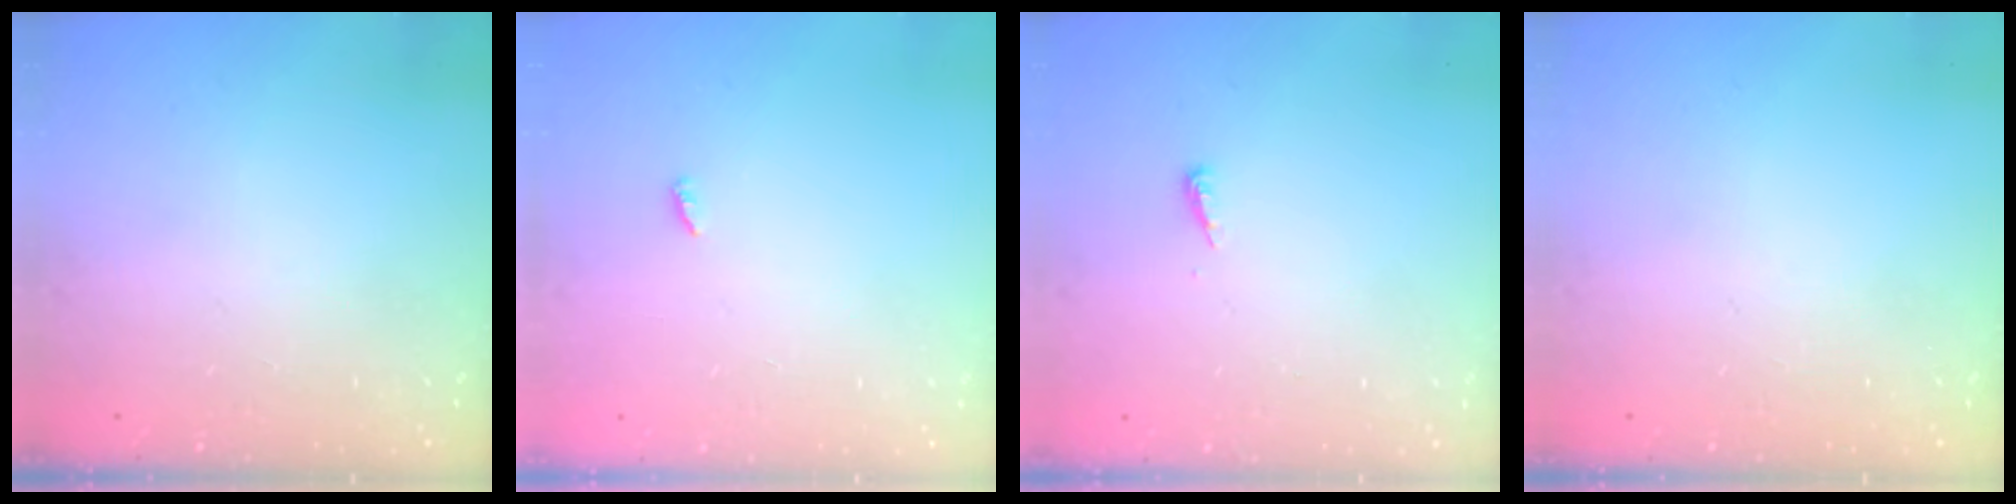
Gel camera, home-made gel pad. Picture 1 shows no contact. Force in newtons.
{"total": 2.3, "press": 2.3, "slide": 0.2}
{"total": 4.0, "press": 4.0, "slide": 0.5}
{"total": 0.0}